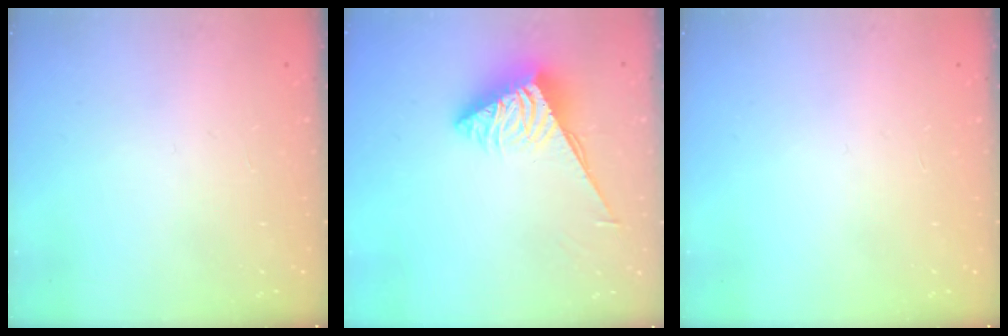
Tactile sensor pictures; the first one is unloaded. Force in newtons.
{"total": 4.0, "press": 3.9, "slide": 0.5}
{"total": 0.0}